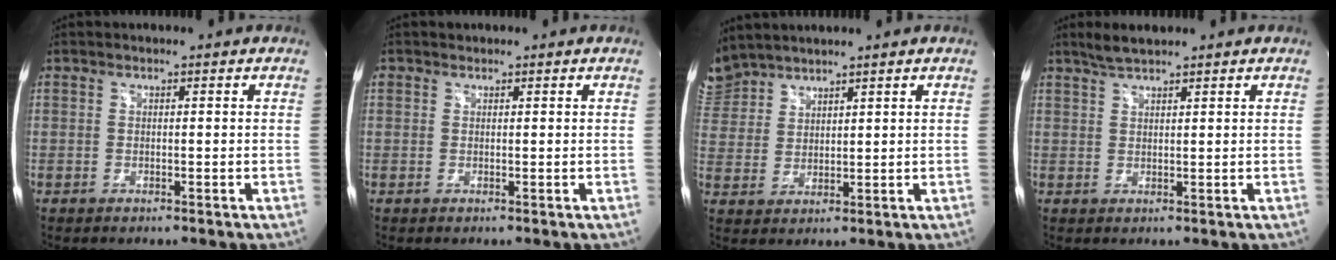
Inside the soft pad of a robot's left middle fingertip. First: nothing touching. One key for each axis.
{"total": 0.6, "fx": 0.5, "fy": 0.4, "fz": 0.0, "tx": -0.001, "ty": 0.002, "tz": 0.008}
{"total": 6.3, "fx": 6.0, "fy": 1.9, "fz": 0.3, "tx": -0.018, "ty": 0.016, "tz": 0.131}
{"total": 3.3, "fx": 2.8, "fy": 0.2, "fz": 1.6, "tx": -0.040, "ty": 0.009, "tz": 0.057}